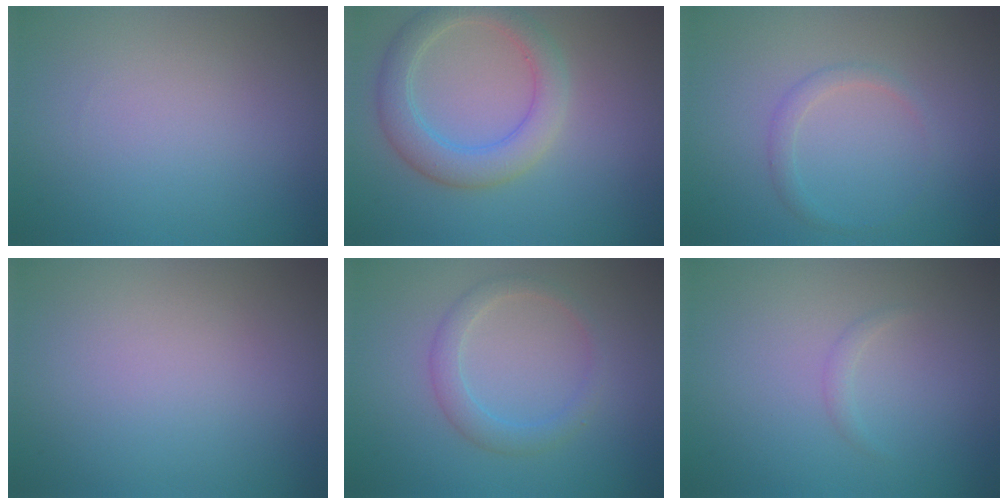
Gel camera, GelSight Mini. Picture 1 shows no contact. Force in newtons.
{"total": 4.3, "press": 4.3, "slide": 0.3}
{"total": 1.2, "press": 1.2, "slide": 0.1}
{"total": 0.0}
{"total": 2.2, "press": 2.2, "slide": 0.1}
{"total": 0.8, "press": 0.8, "slide": 0.0}